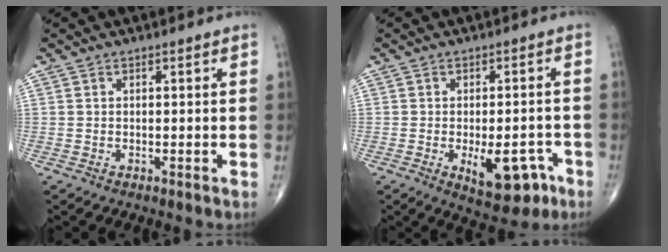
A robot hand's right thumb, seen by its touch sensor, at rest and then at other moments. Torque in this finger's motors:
{"motor_torque": [1.16, 0.98, 0.09, -0.23, 0.19]}